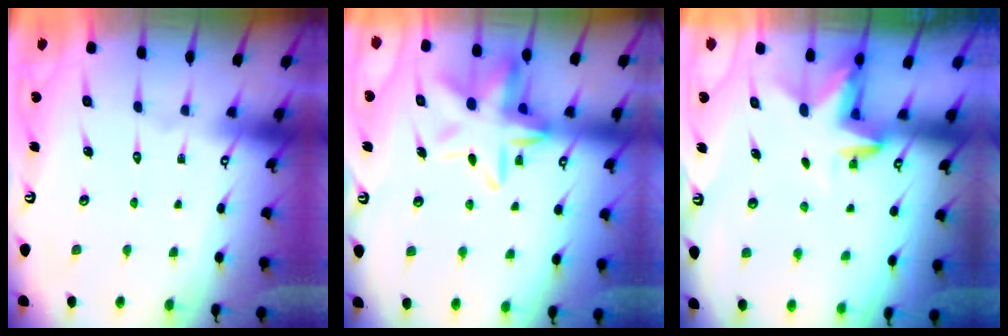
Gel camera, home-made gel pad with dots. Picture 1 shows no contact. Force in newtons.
{"total": 14.3, "press": 14.2, "slide": 1.3}
{"total": 3.4, "press": 3.4, "slide": 0.2}